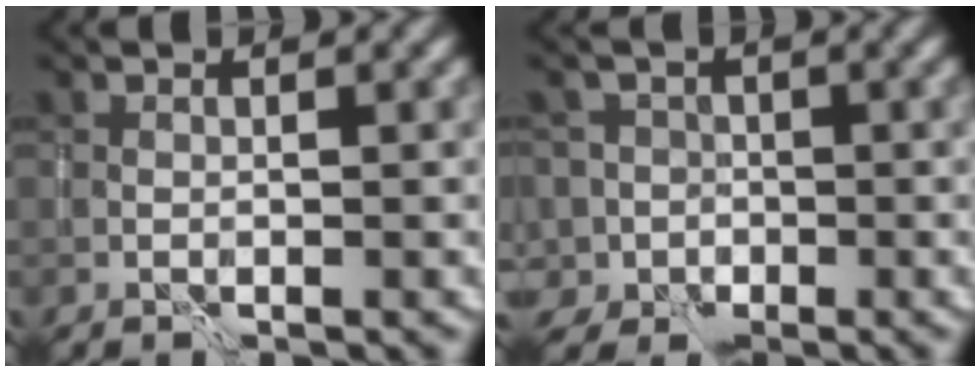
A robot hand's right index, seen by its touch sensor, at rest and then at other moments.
{"total": 6.3, "force": [-2.5, 5.6, 1.2], "torque": [-0.012, 0.001, -0.077]}